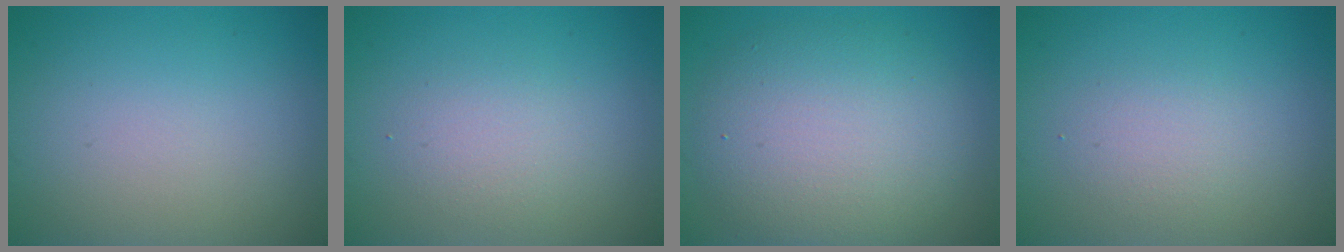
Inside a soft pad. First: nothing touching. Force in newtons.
{"total": 2.0, "press": 2.0, "slide": 0.1}
{"total": 7.5, "press": 7.5, "slide": 0.3}
{"total": 1.8, "press": 1.8, "slide": 0.1}